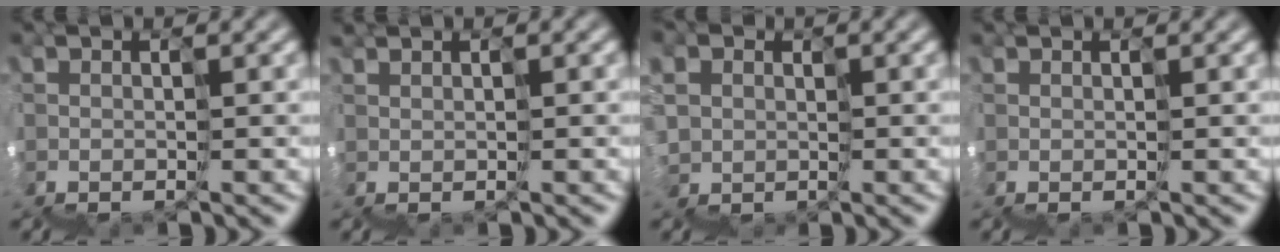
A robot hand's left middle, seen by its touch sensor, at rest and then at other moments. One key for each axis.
{"total": 0.7, "fx": 0.6, "fy": 0.1, "fz": -0.2, "tx": 0.004, "ty": 0.015, "tz": 0.017}
{"total": 3.7, "fx": 0.9, "fy": 0.4, "fz": -3.6, "tx": 0.040, "ty": 0.014, "tz": 0.013}
{"total": 0.5, "fx": 0.5, "fy": 0.0, "fz": -0.2, "tx": 0.005, "ty": 0.006, "tz": 0.007}